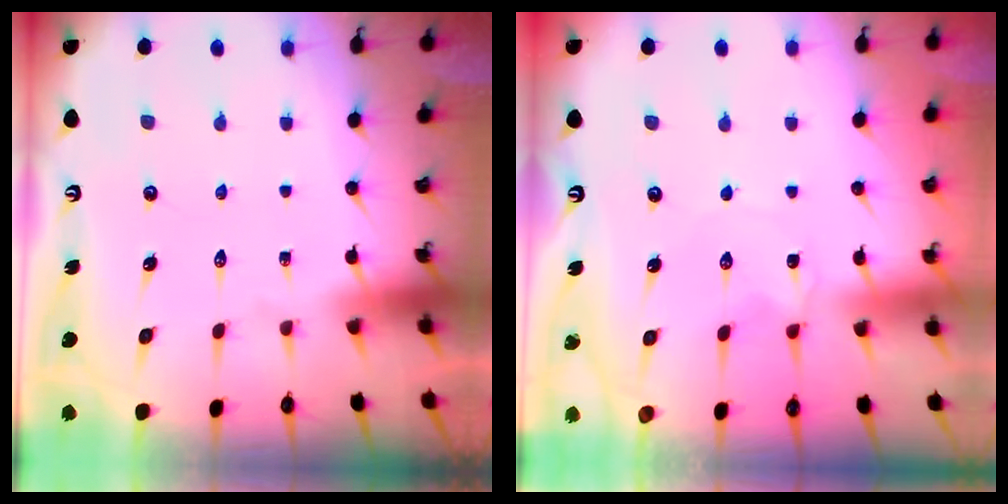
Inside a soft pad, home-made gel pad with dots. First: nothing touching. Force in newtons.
{"total": 2.1, "press": 2.1, "slide": 0.4}